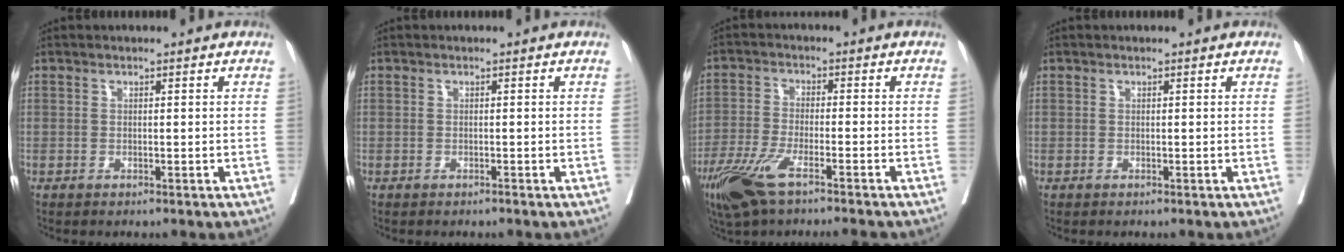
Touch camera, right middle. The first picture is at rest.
{"total": 0.0}
{"total": 9.3, "force": [-6.5, 1.2, 6.5], "torque": [-0.126, -0.023, -0.117]}
{"total": 0.0}